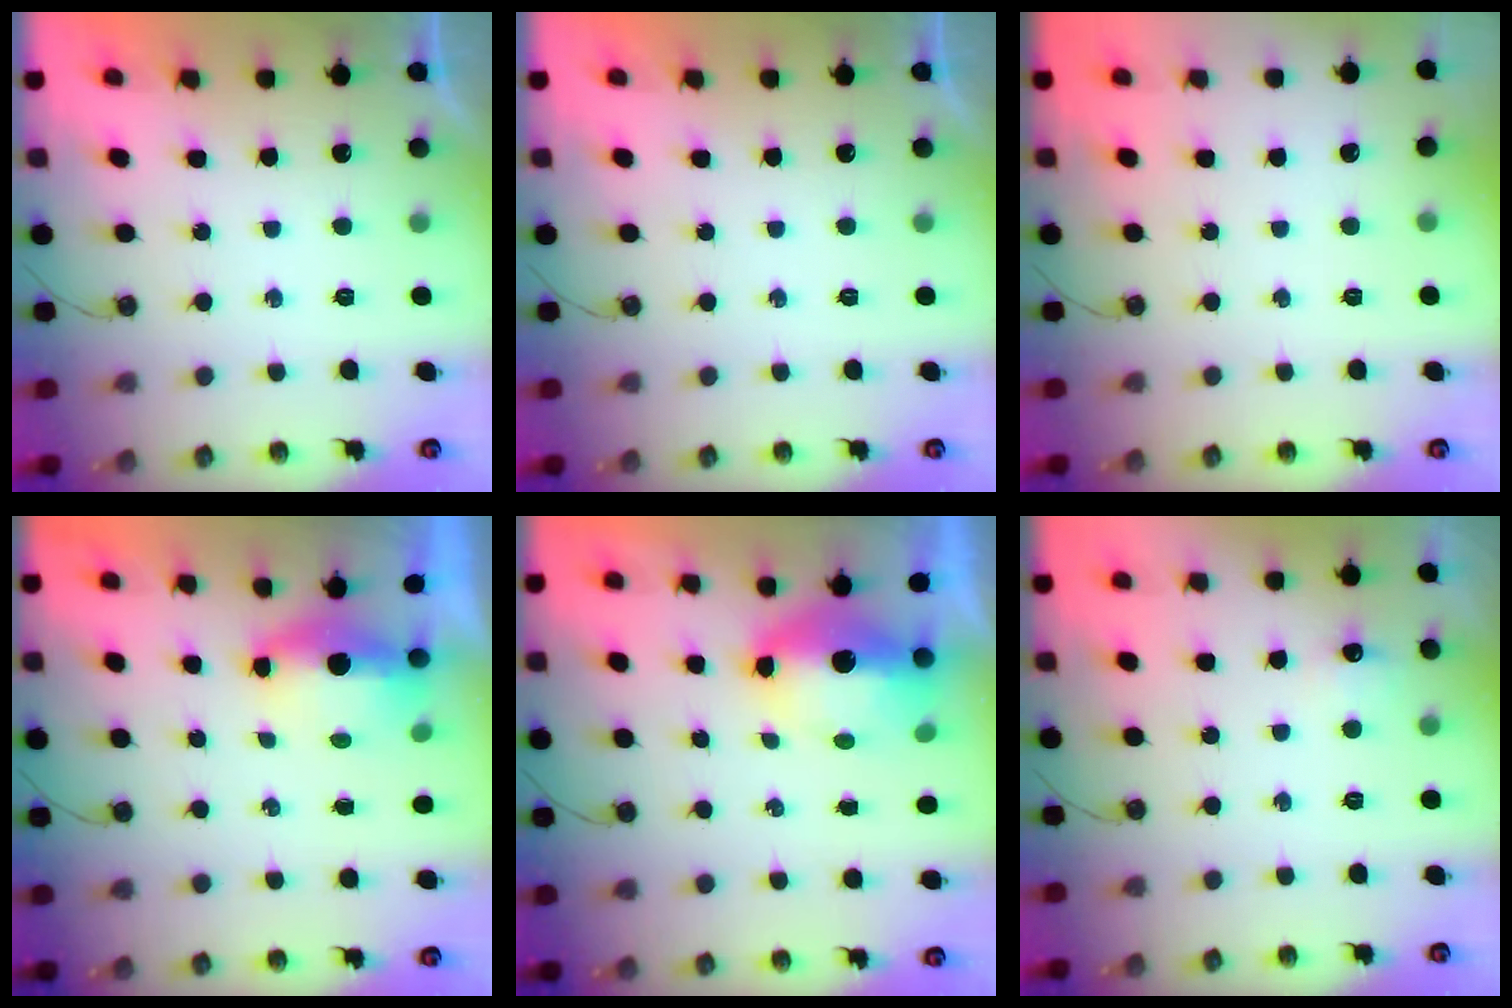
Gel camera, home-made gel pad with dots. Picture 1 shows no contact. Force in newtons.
{"total": 0.0}
{"total": 0.0}
{"total": 5.3, "press": 5.1, "slide": 1.2}
{"total": 9.3, "press": 9.2, "slide": 1.4}
{"total": 5.3, "press": 5.3, "slide": 0.8}